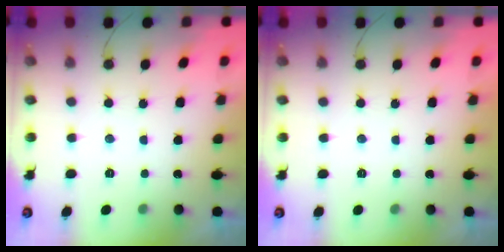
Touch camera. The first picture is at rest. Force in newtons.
{"total": 1.8, "press": 1.8, "slide": 0.1}